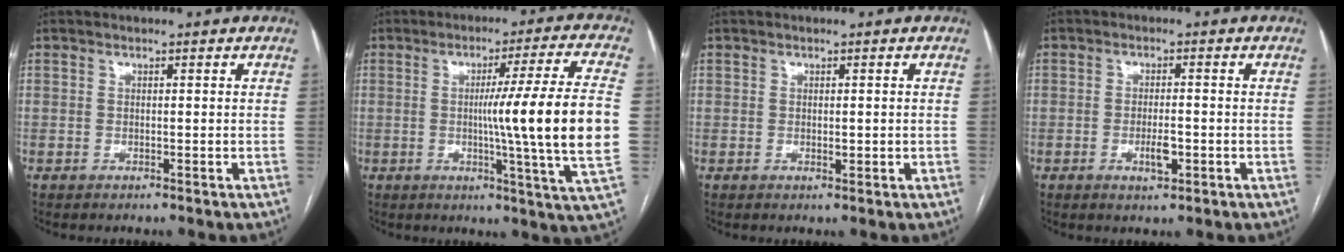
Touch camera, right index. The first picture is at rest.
{"total": 16.4, "force": [-0.5, -2.5, 16.2], "torque": [-0.237, -0.015, -0.017]}
{"total": 1.0, "force": [0.0, 0.5, 0.9], "torque": [-0.012, -0.003, 0.002]}
{"total": 3.3, "force": [-1.1, 0.9, 2.9], "torque": [-0.053, 0.000, -0.016]}